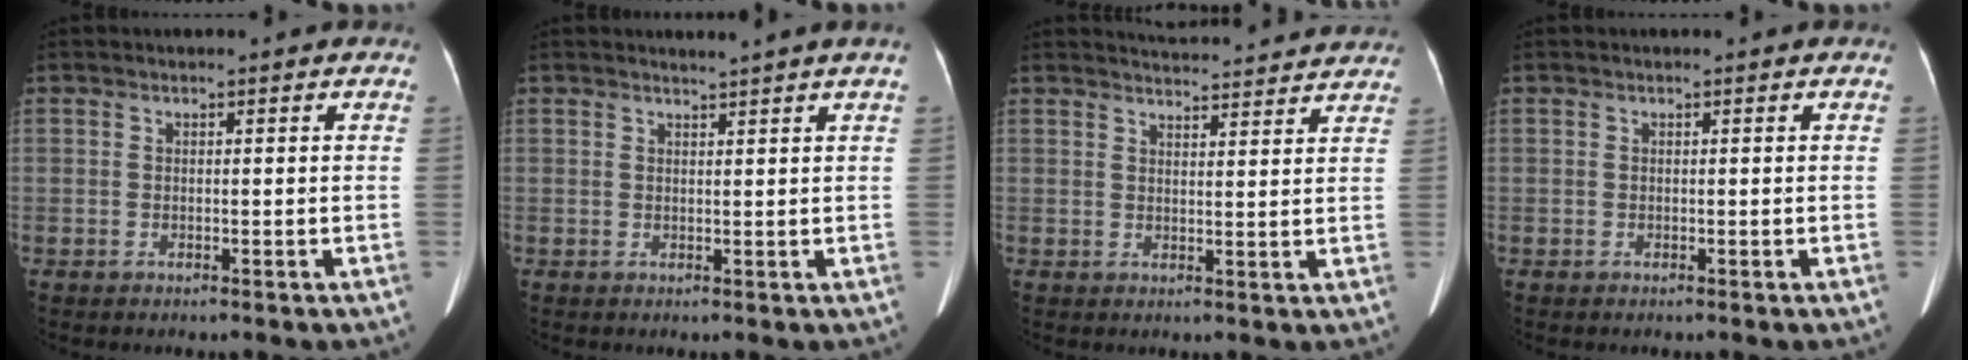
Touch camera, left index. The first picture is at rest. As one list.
[{"total": 1.5, "force": [1.3, -0.7, 0.4], "torque": [-0.013, -0.009, 0.026]}, {"total": 10.9, "force": [10.6, 1.0, 2.3], "torque": [-0.030, 0.014, 0.122]}, {"total": 0.0}]